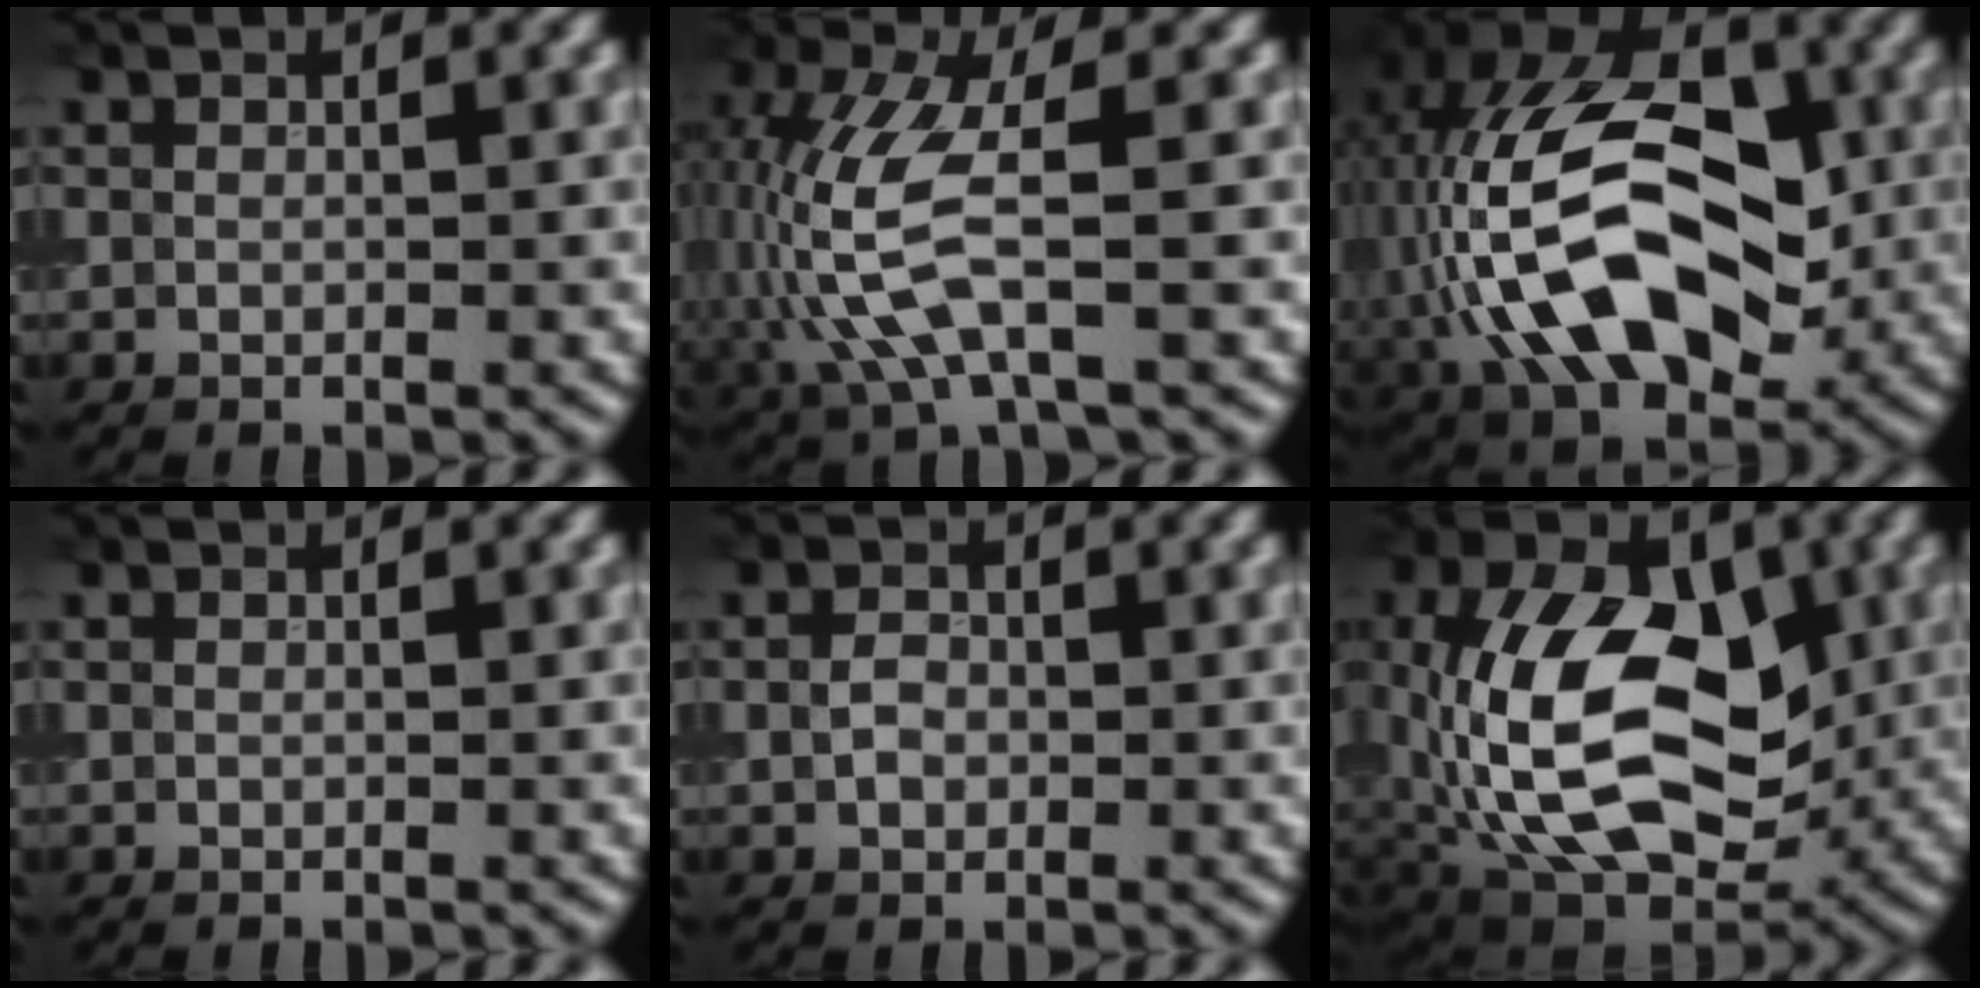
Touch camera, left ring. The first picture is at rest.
{"total": 7.3, "force": [-1.3, 2.6, 6.7], "torque": [-0.179, 0.005, -0.022]}
{"total": 15.6, "force": [-2.0, 9.6, 12.1], "torque": [-0.227, 0.016, -0.057]}
{"total": 0.0}
{"total": 1.6, "force": [-0.1, 1.2, 1.1], "torque": [-0.023, 0.003, -0.004]}
{"total": 13.9, "force": [-0.3, 8.7, 10.9], "torque": [-0.201, 0.000, -0.010]}